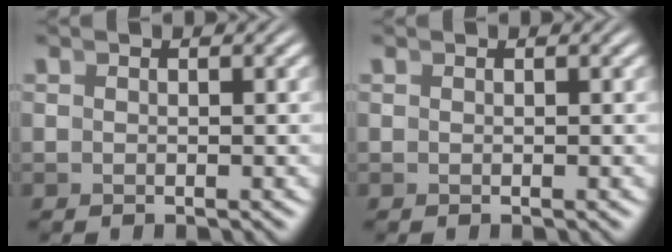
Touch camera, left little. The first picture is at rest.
{"total": 0.0}